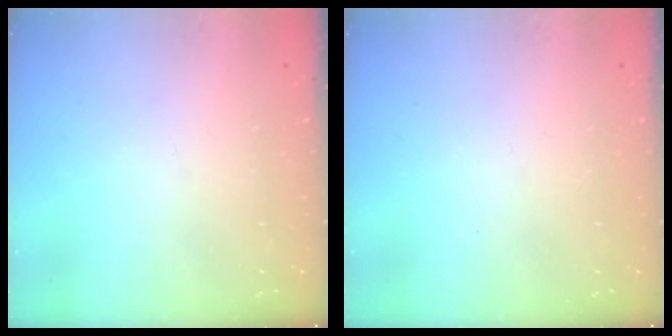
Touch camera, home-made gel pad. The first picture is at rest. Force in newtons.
{"total": 0.0}